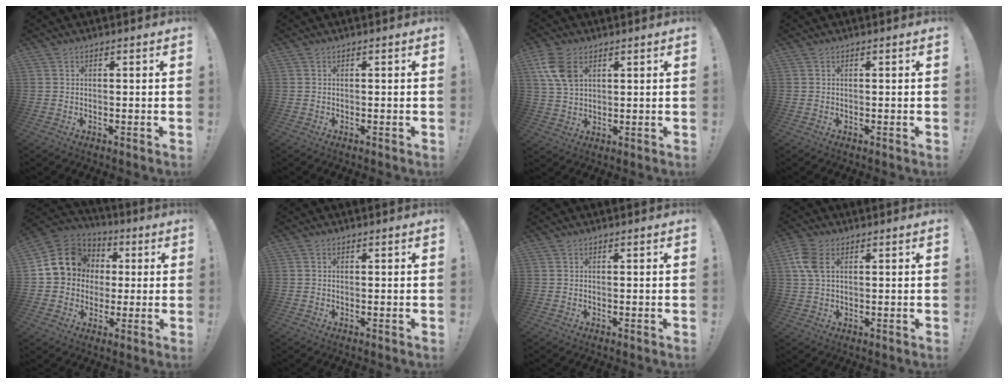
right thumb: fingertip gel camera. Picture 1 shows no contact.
{"total": 0.0}
{"total": 9.4, "force": [3.9, 6.1, 6.1], "torque": [-0.125, -0.002, 0.077]}
{"total": 0.0}
{"total": 14.9, "force": [2.8, 13.2, 6.3], "torque": [-0.088, 0.008, 0.070]}
{"total": 0.0}
{"total": 0.0}
{"total": 6.7, "force": [2.1, 4.0, 5.0], "torque": [-0.115, 0.001, 0.040]}